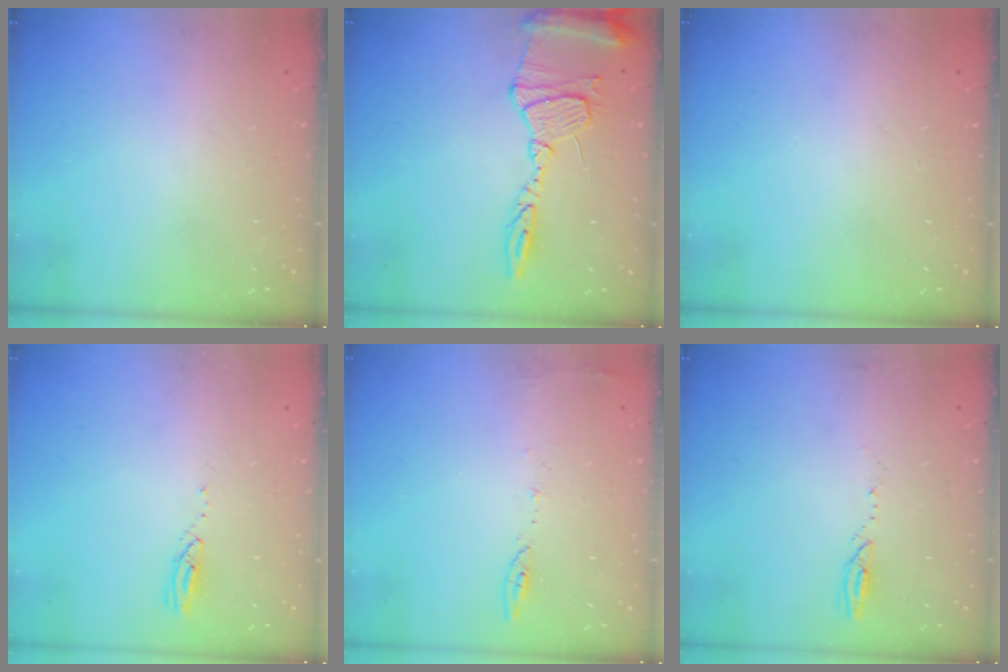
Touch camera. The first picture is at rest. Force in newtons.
{"total": 13.4, "press": 13.4, "slide": 1.1}
{"total": 0.0}
{"total": 3.2, "press": 3.2, "slide": 0.2}
{"total": 5.8, "press": 5.7, "slide": 0.9}
{"total": 2.6, "press": 2.6, "slide": 0.3}